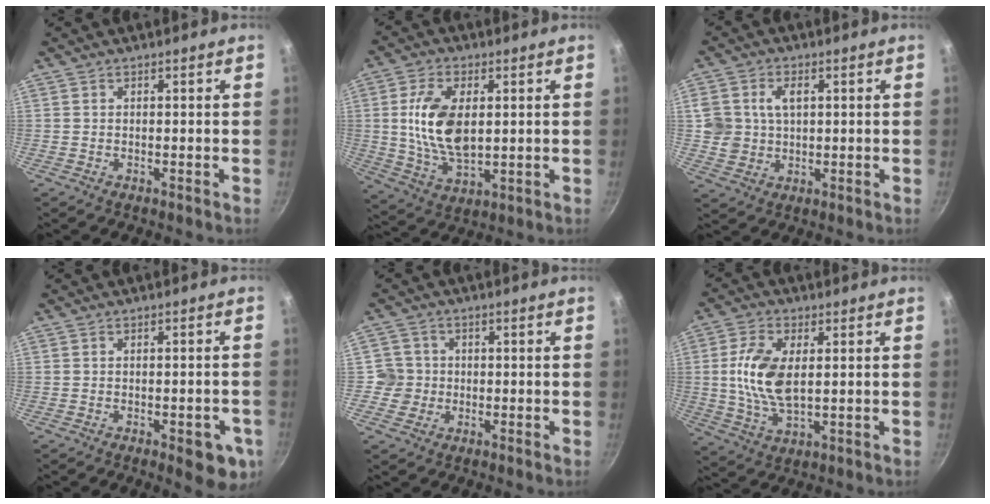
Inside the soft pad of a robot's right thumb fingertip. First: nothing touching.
{"total": 13.3, "force": [1.6, 7.2, 11.1], "torque": [-0.207, -0.009, 0.039]}
{"total": 7.5, "force": [1.7, 5.6, 4.7], "torque": [-0.075, 0.001, 0.039]}
{"total": 6.6, "force": [-3.1, 2.4, 5.3], "torque": [-0.048, 0.009, -0.032]}
{"total": 4.2, "force": [-0.5, 4.1, -0.1], "torque": [0.031, 0.012, -0.015]}
{"total": 11.3, "force": [1.2, 5.8, 9.7], "torque": [-0.199, -0.007, 0.029]}